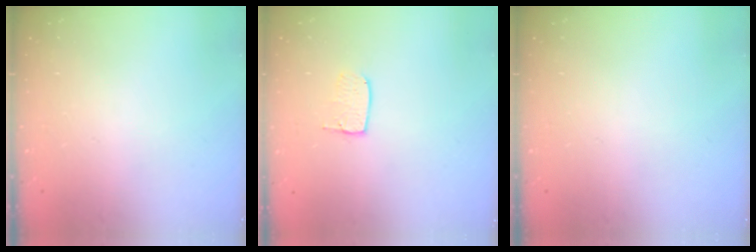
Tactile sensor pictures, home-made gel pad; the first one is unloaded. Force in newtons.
{"total": 5.5, "press": 5.5, "slide": 0.4}
{"total": 0.0}